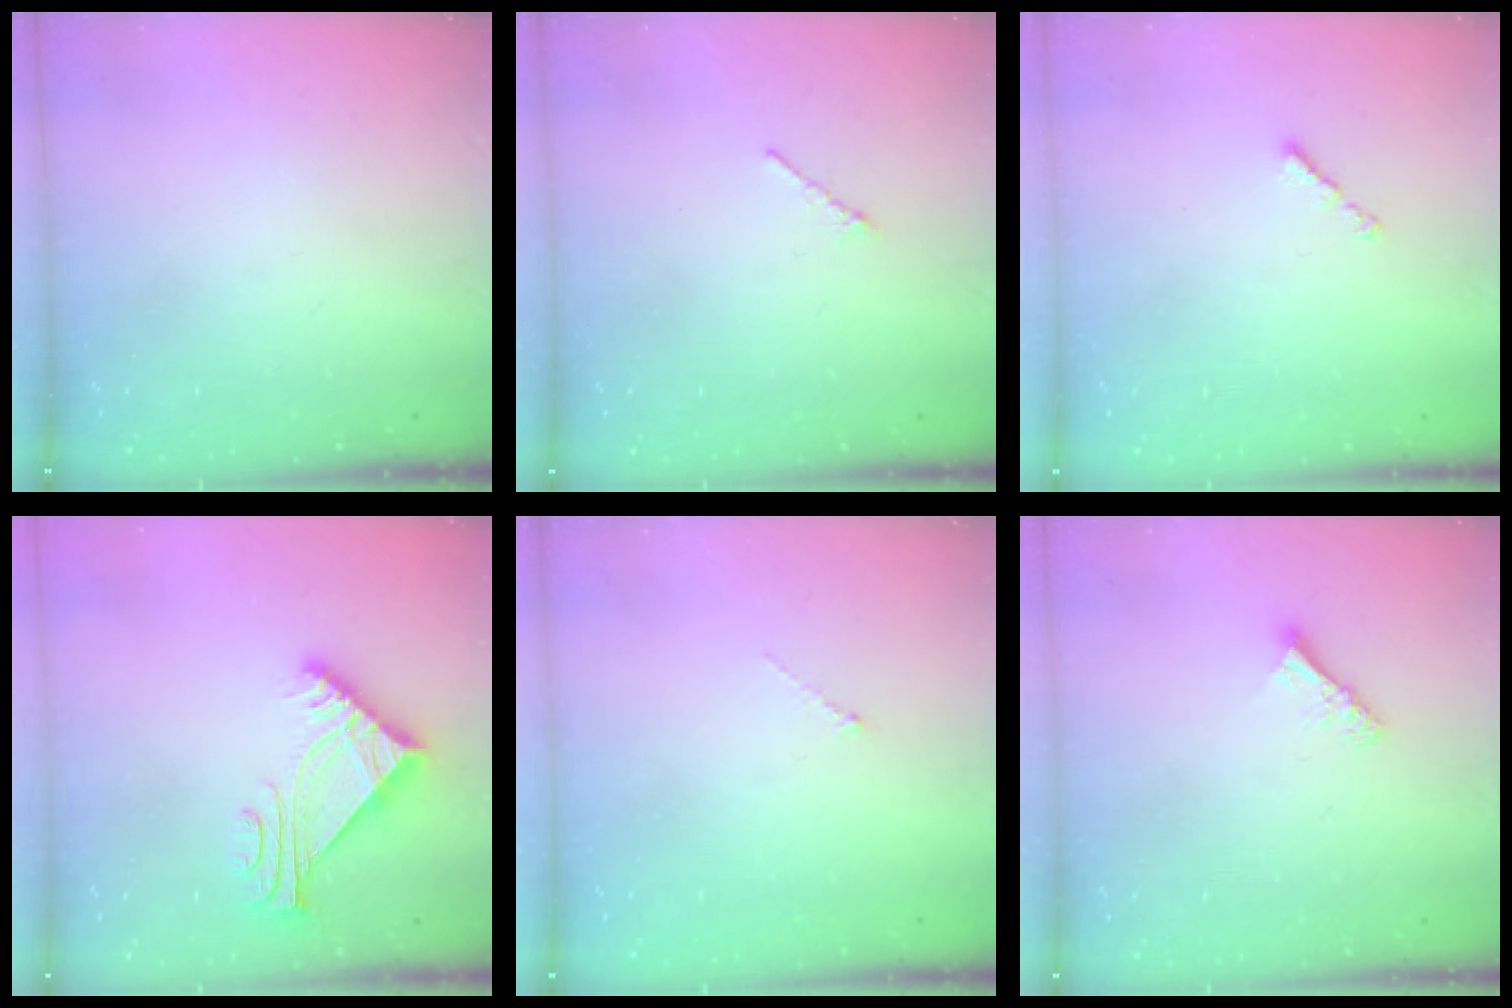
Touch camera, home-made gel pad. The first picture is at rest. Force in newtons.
{"total": 0.8, "press": 0.7, "slide": 0.4}
{"total": 1.1, "press": 1.0, "slide": 0.4}
{"total": 7.0, "press": 6.9, "slide": 0.8}
{"total": 0.0}
{"total": 6.1, "press": 6.1, "slide": 0.5}